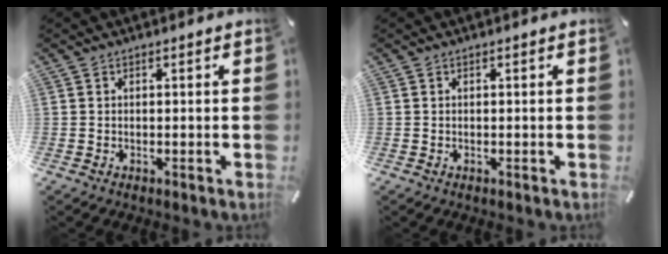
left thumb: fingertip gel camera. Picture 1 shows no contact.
{"total": 0.0}